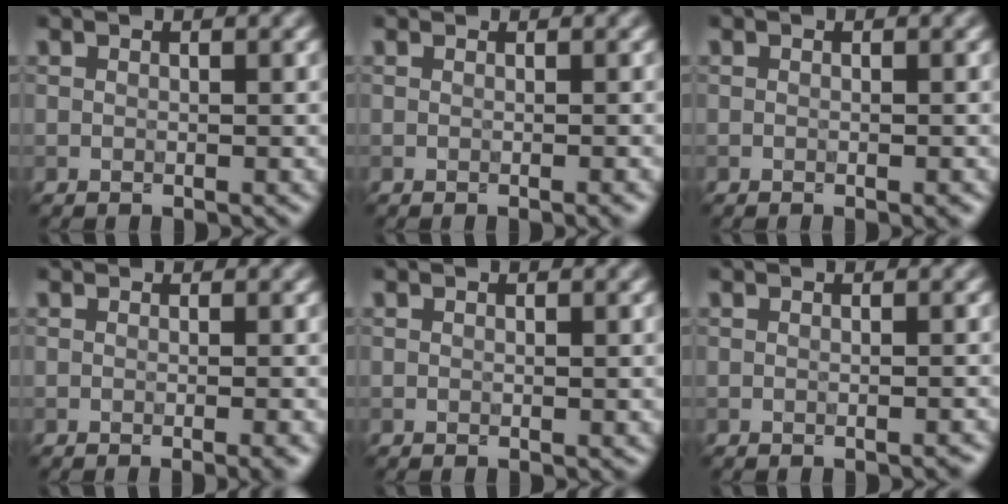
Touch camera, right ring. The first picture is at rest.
{"total": 1.3, "force": [0.2, 0.7, 1.1], "torque": [0.006, -0.001, -0.006]}
{"total": 0.8, "force": [-0.4, 0.2, 0.6], "torque": [-0.001, -0.005, -0.002]}
{"total": 2.1, "force": [0.0, 1.0, 1.9], "torque": [-0.001, 0.000, -0.007]}
{"total": 0.0}
{"total": 0.7, "force": [-0.4, 0.3, 0.5], "torque": [0.002, -0.004, -0.007]}